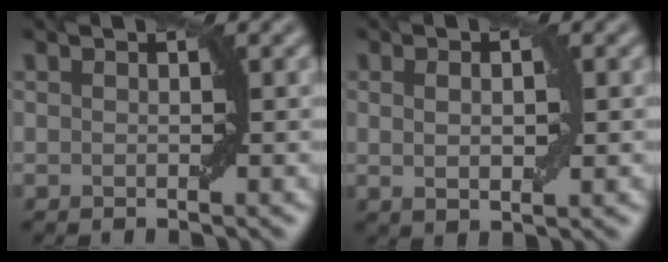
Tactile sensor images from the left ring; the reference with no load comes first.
{"total": 2.3, "force": [0.4, 0.8, 2.1], "torque": [-0.040, 0.001, 0.008]}